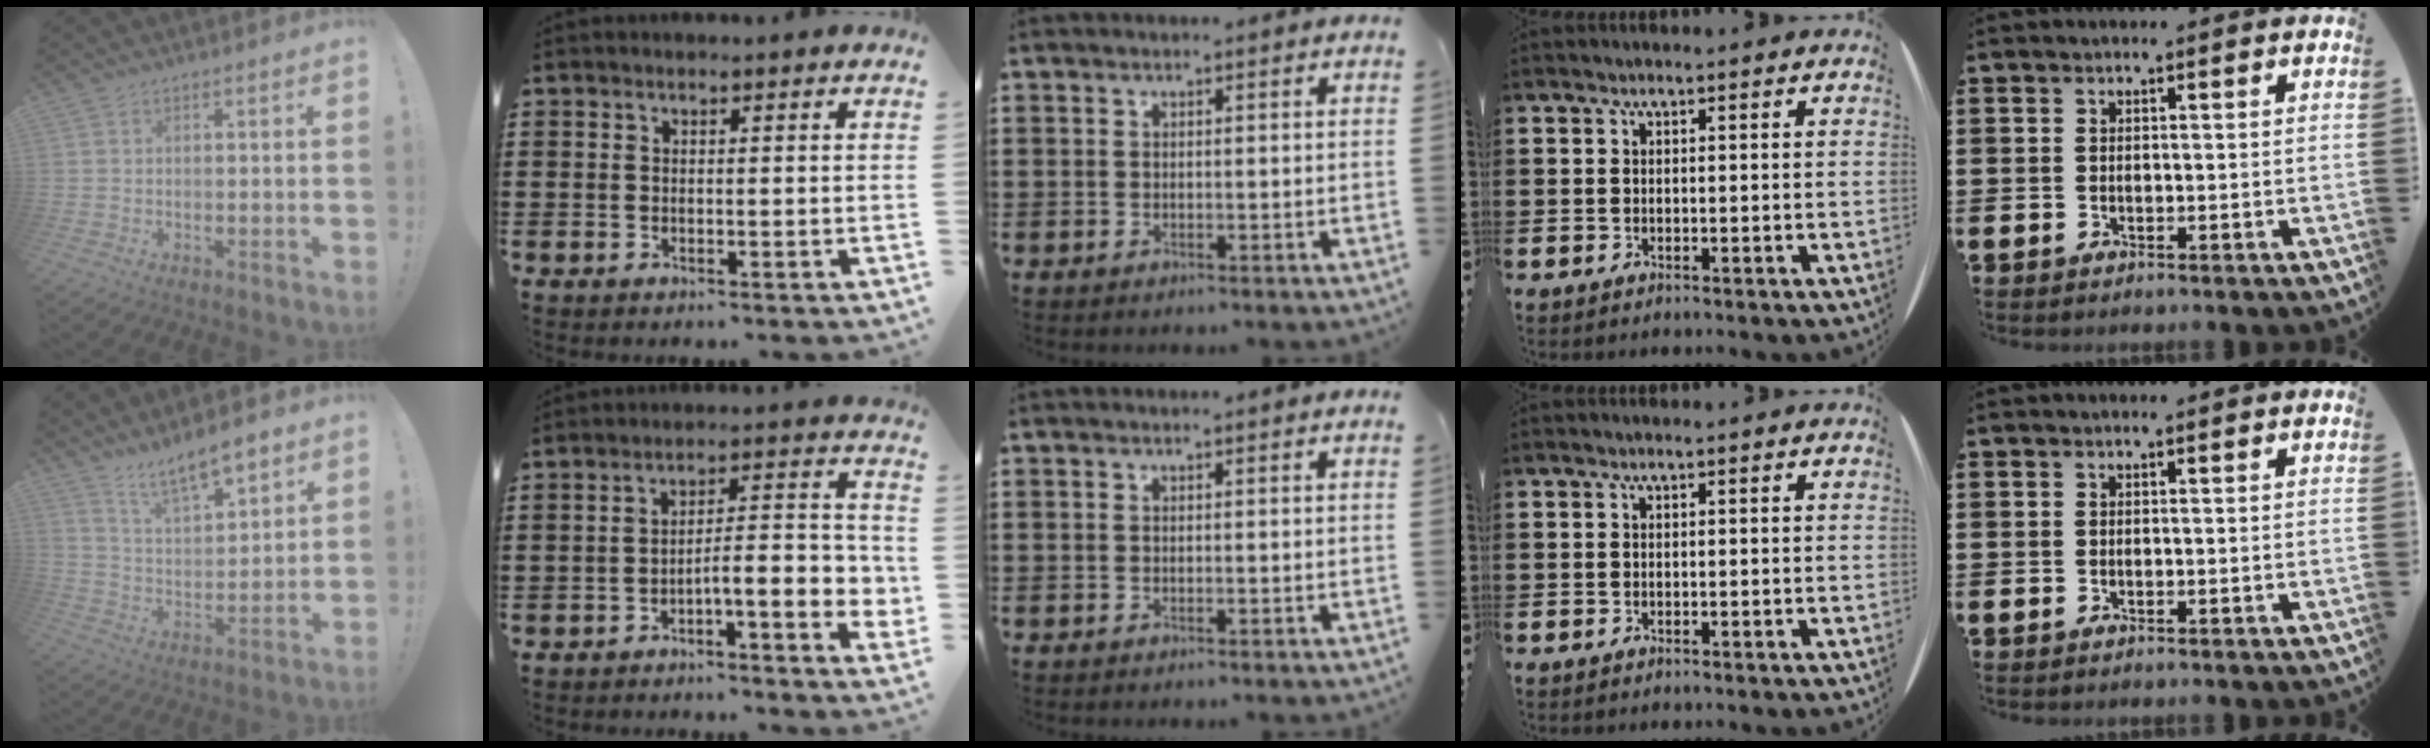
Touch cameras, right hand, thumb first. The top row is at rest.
{"thumb": {"total": 10.3, "force": [8.5, 2.9, 5.0], "torque": [-0.085, -0.056, 0.153]}, "index": {"total": 6.2, "force": [-3.1, 1.1, 5.3], "torque": [-0.080, -0.013, -0.059]}}